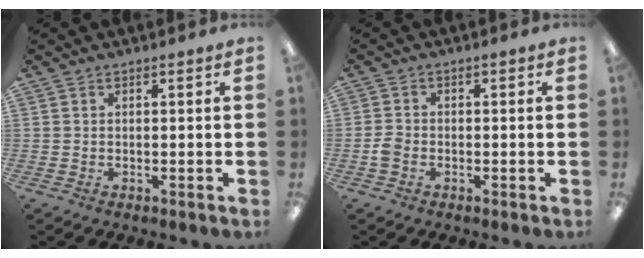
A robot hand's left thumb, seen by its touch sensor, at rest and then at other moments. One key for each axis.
{"total": 2.5, "fx": -1.1, "fy": 1.7, "fz": 1.4, "tx": -0.023, "ty": 0.006, "tz": -0.020}